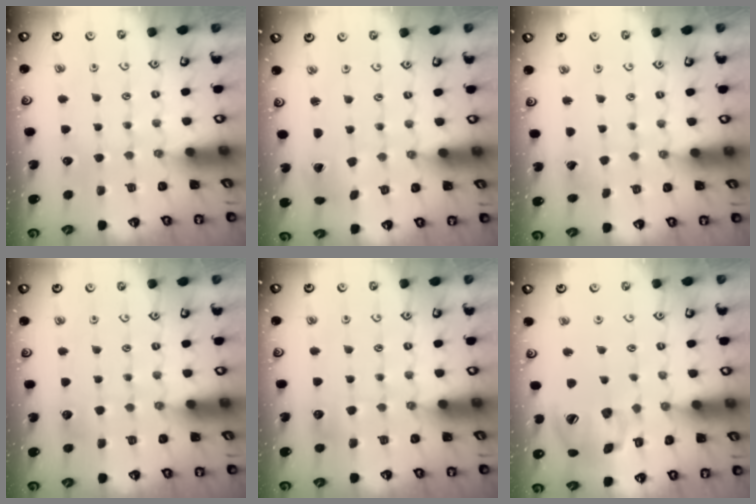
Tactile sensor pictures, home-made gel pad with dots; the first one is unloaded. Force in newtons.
{"total": 1.2, "press": 1.2, "slide": 0.2}
{"total": 2.7, "press": 2.7, "slide": 0.3}
{"total": 3.2, "press": 3.2, "slide": 0.4}
{"total": 5.2, "press": 5.2, "slide": 0.6}
{"total": 16.7, "press": 16.5, "slide": 2.5}